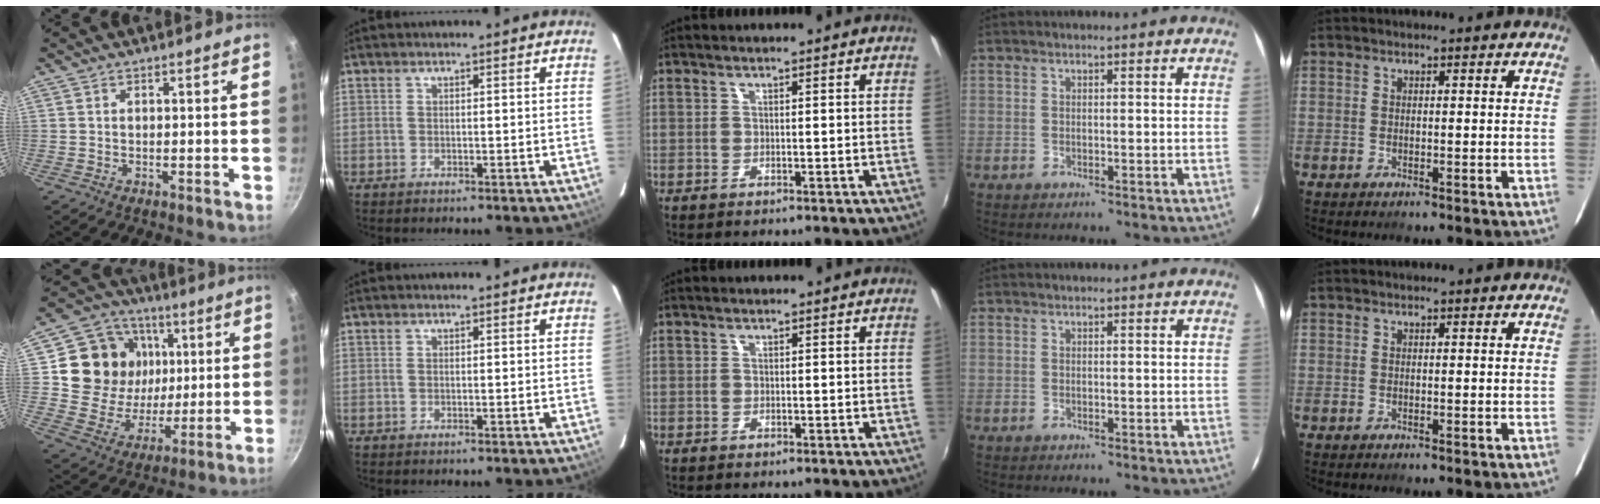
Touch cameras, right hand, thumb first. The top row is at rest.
{"thumb": {"total": 18.9, "force": [4.4, 16.2, 8.8], "torque": [-0.137, -0.005, 0.081]}}